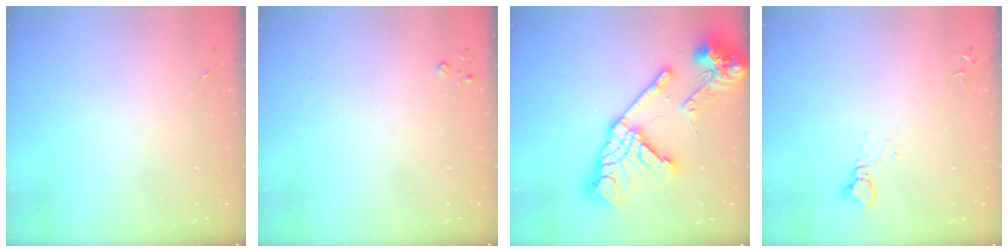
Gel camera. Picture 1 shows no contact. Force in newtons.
{"total": 2.3, "press": 2.3, "slide": 0.3}
{"total": 26.8, "press": 26.6, "slide": 3.3}
{"total": 2.2, "press": 2.2, "slide": 0.1}